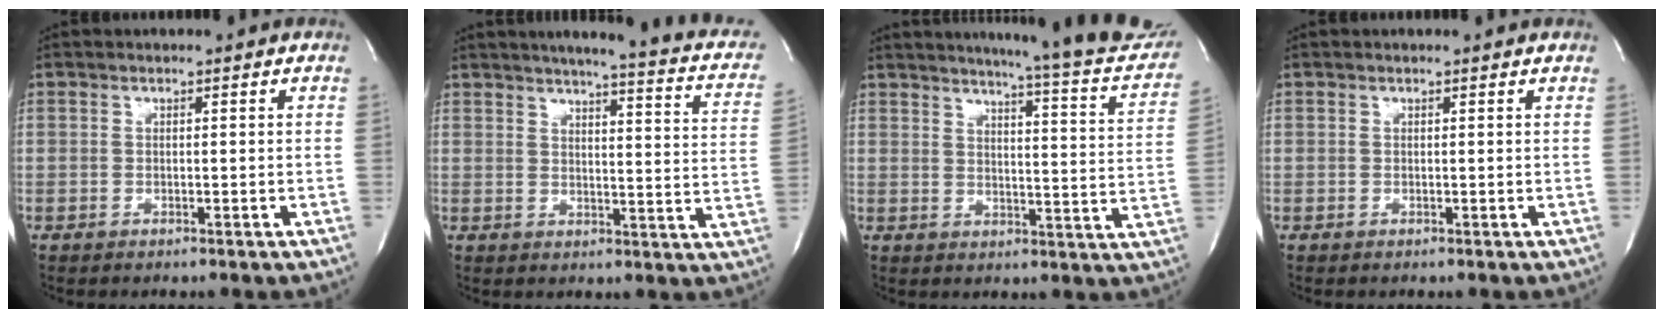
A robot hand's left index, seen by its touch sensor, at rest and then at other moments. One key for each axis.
{"total": 17.7, "fx": 13.8, "fy": 2.3, "fz": 10.8, "tx": -0.144, "ty": -0.017, "tz": 0.144}
{"total": 22.9, "fx": 20.7, "fy": 1.2, "fz": 9.8, "tx": -0.134, "ty": -0.083, "tz": 0.234}
{"total": 0.0}